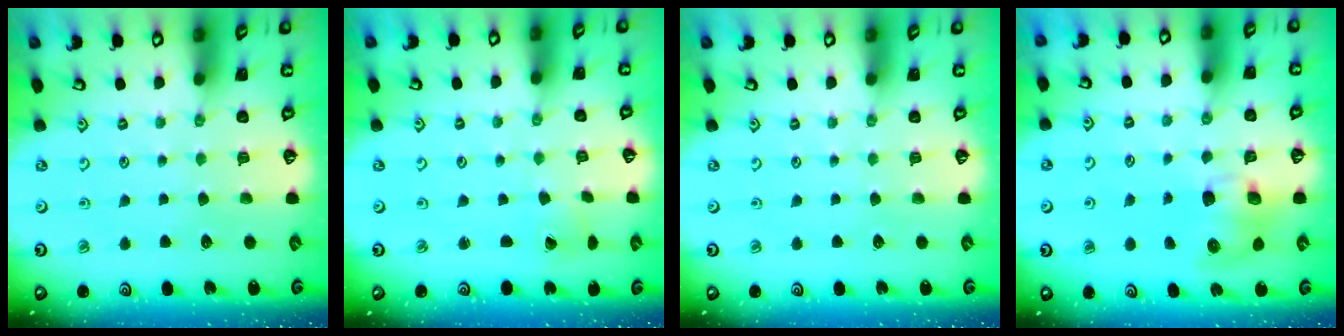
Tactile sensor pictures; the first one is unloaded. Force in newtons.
{"total": 0.9, "press": 0.9, "slide": 0.1}
{"total": 0.0}
{"total": 8.9, "press": 8.8, "slide": 1.4}